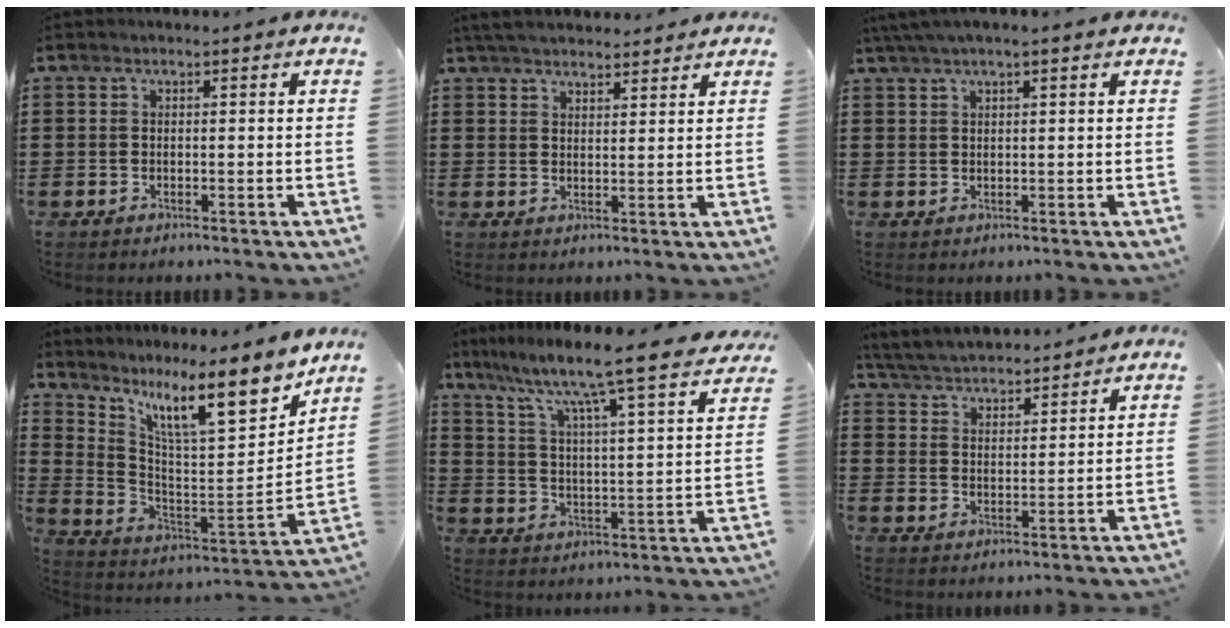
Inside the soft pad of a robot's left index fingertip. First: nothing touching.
{"total": 4.1, "force": [3.8, 0.6, 1.1], "torque": [-0.031, -0.005, 0.073]}
{"total": 2.4, "force": [1.7, 0.3, 1.7], "torque": [-0.036, 0.002, 0.031]}
{"total": 13.1, "force": [8.3, 2.7, 9.8], "torque": [-0.188, -0.046, 0.136]}
{"total": 8.2, "force": [6.8, -1.0, 4.4], "torque": [-0.103, -0.065, 0.102]}
{"total": 4.5, "force": [4.4, 0.6, 0.3], "torque": [-0.026, -0.022, 0.079]}